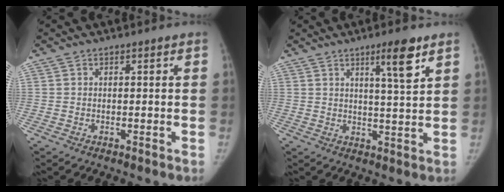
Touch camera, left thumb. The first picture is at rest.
{"total": 7.0, "force": [4.1, 0.7, 5.6], "torque": [-0.085, -0.026, 0.066]}